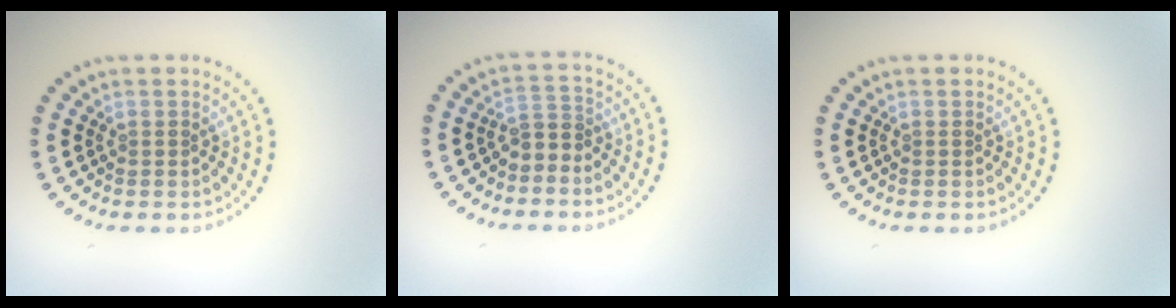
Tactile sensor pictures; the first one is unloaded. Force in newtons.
{"total": 2.0, "press": 1.6, "slide": 1.1}
{"total": 0.0}